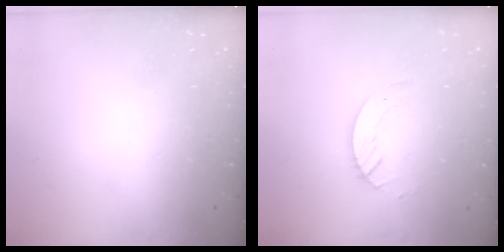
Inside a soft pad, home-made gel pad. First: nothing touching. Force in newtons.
{"total": 3.2, "press": 3.2, "slide": 0.3}